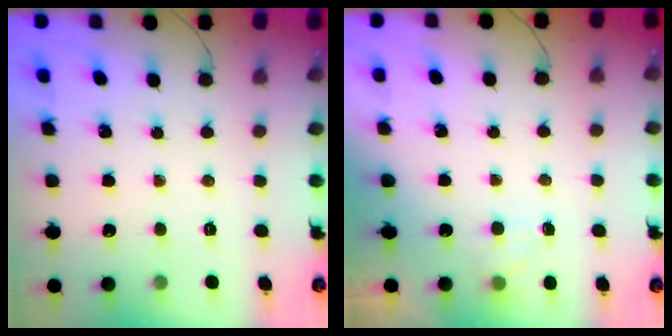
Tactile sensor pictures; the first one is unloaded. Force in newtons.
{"total": 4.6, "press": 4.3, "slide": 1.5}